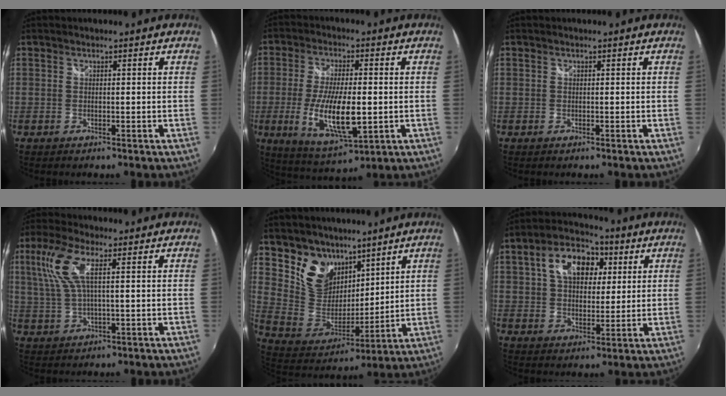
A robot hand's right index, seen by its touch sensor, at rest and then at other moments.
{"total": 13.4, "force": [-2.3, 4.5, 12.4], "torque": [-0.244, -0.022, -0.034]}
{"total": 0.0}
{"total": 8.6, "force": [2.6, 2.1, 7.9], "torque": [-0.168, 0.011, 0.055]}
{"total": 12.7, "force": [8.5, 8.6, 4.0], "torque": [-0.088, 0.004, 0.178]}
{"total": 12.4, "force": [4.2, 7.9, 8.5], "torque": [-0.156, 0.035, 0.068]}